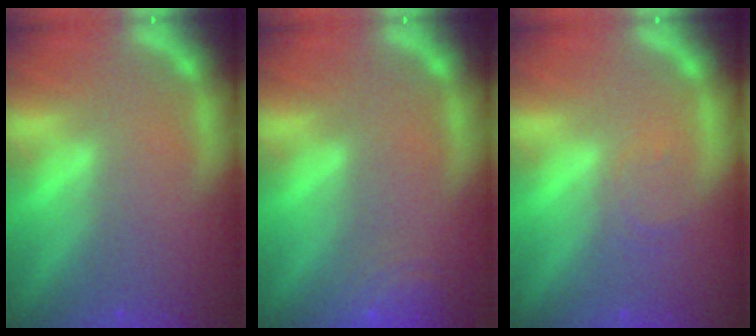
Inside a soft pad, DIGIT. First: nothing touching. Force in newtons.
{"total": 4.5}
{"total": 1.5}